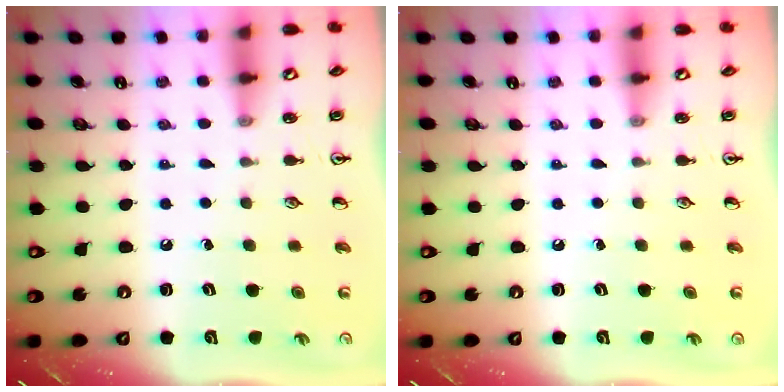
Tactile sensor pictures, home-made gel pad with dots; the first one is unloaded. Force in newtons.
{"total": 0.0}